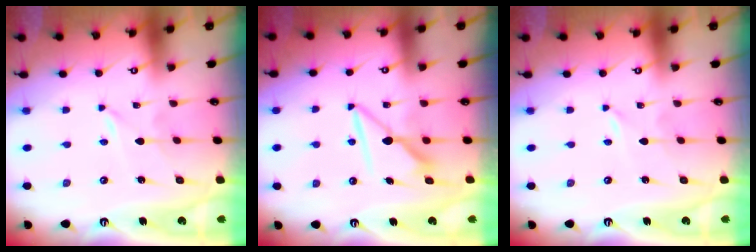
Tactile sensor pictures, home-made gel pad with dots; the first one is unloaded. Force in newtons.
{"total": 9.3, "press": 9.3, "slide": 0.5}
{"total": 0.0}